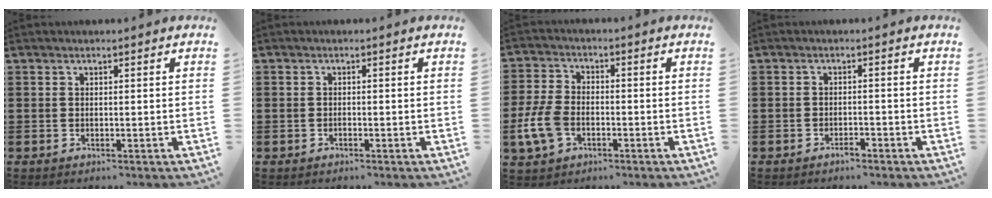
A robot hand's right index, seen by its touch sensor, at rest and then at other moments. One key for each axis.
{"total": 0.6, "fx": -0.3, "fy": 0.5, "fz": 0.2, "tx": -0.004, "ty": 0.003, "tz": -0.008}
{"total": 6.1, "fx": -2.1, "fy": 3.8, "fz": 4.3, "tx": -0.116, "ty": -0.004, "tz": -0.046}
{"total": 1.3, "fx": -1.2, "fy": 0.3, "fz": 0.6, "tx": -0.014, "ty": -0.004, "tz": -0.021}